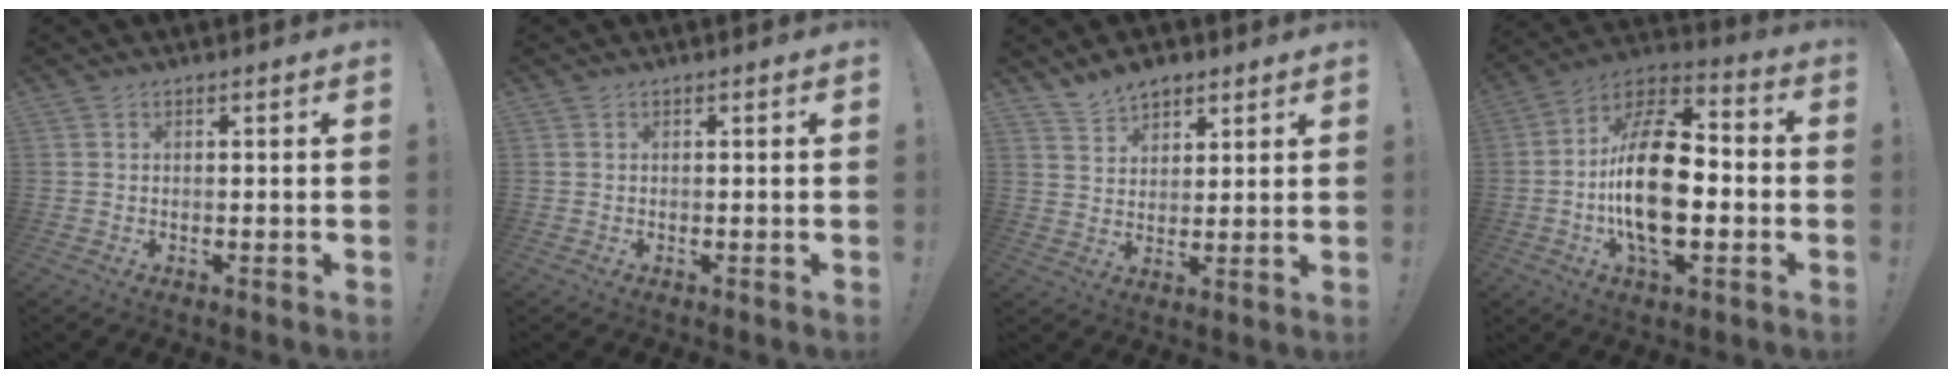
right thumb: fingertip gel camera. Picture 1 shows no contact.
{"total": 0.0}
{"total": 6.6, "force": [5.4, 3.6, 1.5], "torque": [-0.029, -0.027, 0.102]}
{"total": 22.2, "force": [-3.3, 11.5, 18.6], "torque": [-0.343, 0.011, -0.057]}